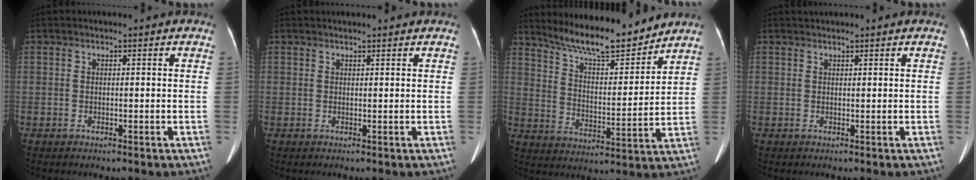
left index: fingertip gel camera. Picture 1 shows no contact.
{"total": 1.9, "force": [1.7, 0.2, 0.7], "torque": [-0.010, 0.016, 0.024]}
{"total": 12.4, "force": [11.5, 1.2, 4.6], "torque": [-0.081, -0.006, 0.195]}
{"total": 1.3, "force": [1.2, 0.0, 0.3], "torque": [-0.005, 0.023, 0.026]}